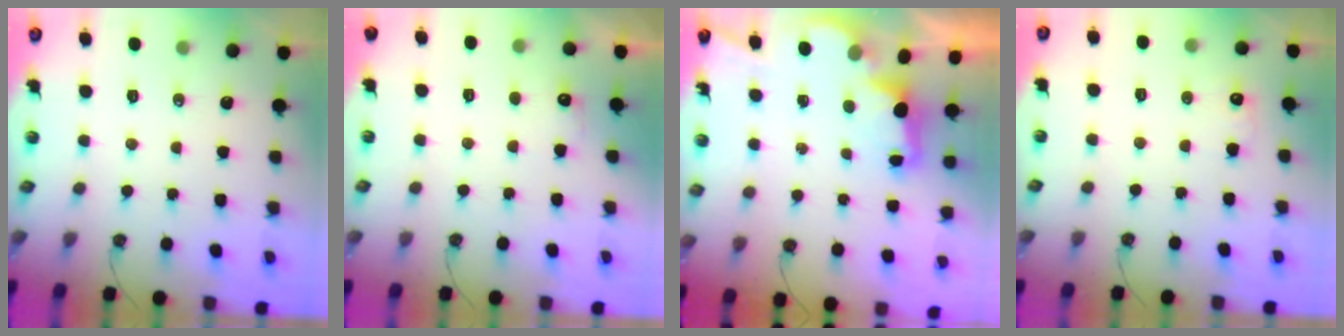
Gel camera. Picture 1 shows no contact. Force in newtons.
{"total": 7.1, "press": 7.0, "slide": 1.3}
{"total": 2.5, "press": 2.3, "slide": 0.8}
{"total": 4.9, "press": 4.8, "slide": 1.2}